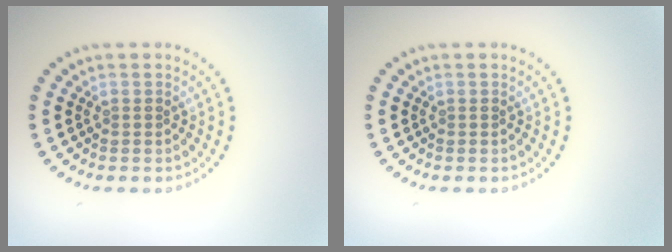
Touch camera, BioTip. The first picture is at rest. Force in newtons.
{"total": 0.0}